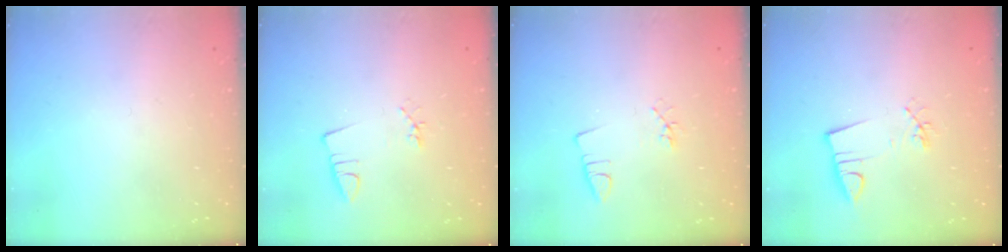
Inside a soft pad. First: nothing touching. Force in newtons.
{"total": 2.0, "press": 1.4, "slide": 1.4}
{"total": 2.4, "press": 1.9, "slide": 1.5}
{"total": 2.9, "press": 1.3, "slide": 2.6}